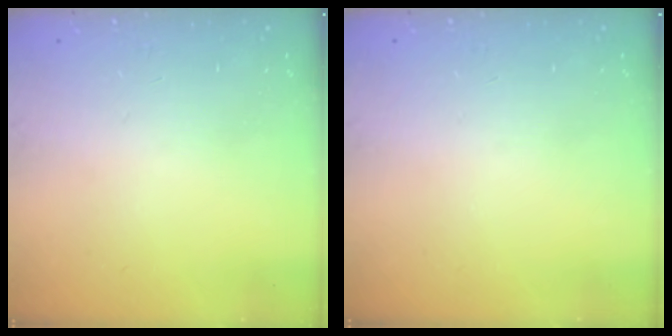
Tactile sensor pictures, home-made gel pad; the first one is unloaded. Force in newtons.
{"total": 0.0}